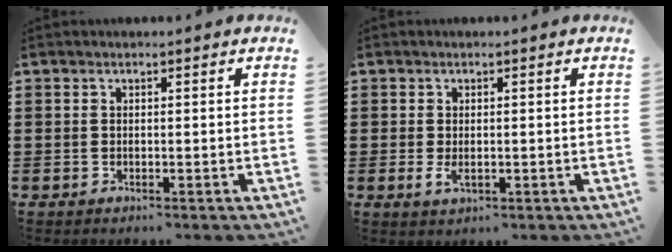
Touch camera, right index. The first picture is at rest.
{"total": 1.6, "force": [-0.1, 0.8, 1.4], "torque": [-0.029, -0.001, -0.001]}